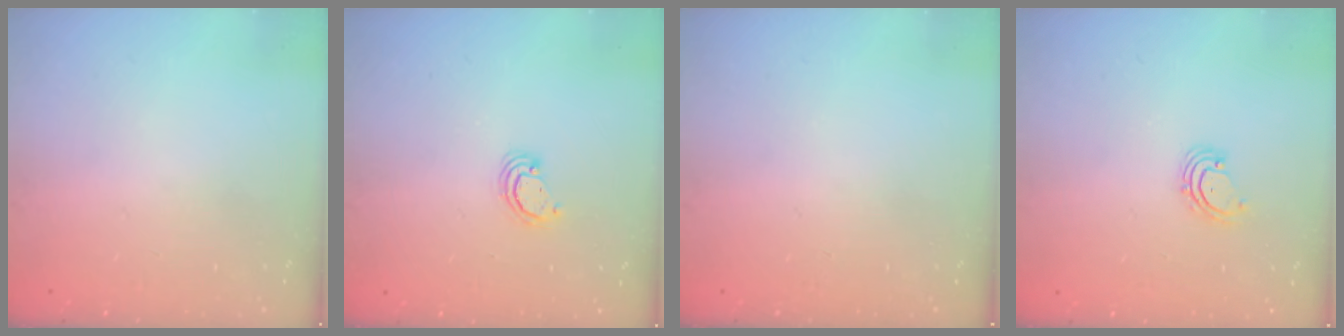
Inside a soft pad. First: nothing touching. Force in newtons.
{"total": 2.3, "press": 2.3, "slide": 0.3}
{"total": 0.0}
{"total": 2.8, "press": 2.8, "slide": 0.2}